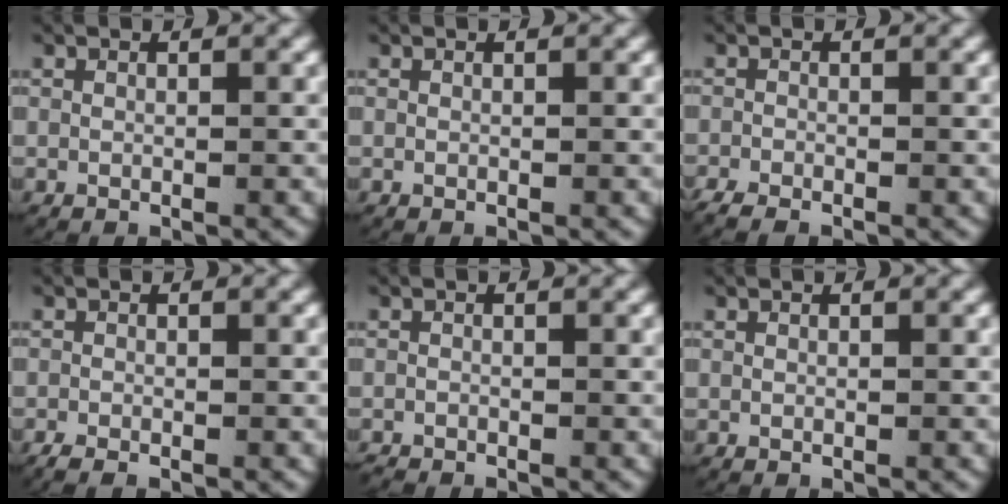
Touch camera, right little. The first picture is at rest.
{"total": 0.0}
{"total": 2.0, "force": [-1.7, 0.9, 0.6], "torque": [-0.019, -0.008, -0.026]}
{"total": 1.8, "force": [-1.5, 0.7, 0.7], "torque": [-0.017, -0.007, -0.022]}
{"total": 1.0, "force": [-0.9, 0.3, 0.0], "torque": [-0.008, -0.010, -0.013]}
{"total": 0.0}